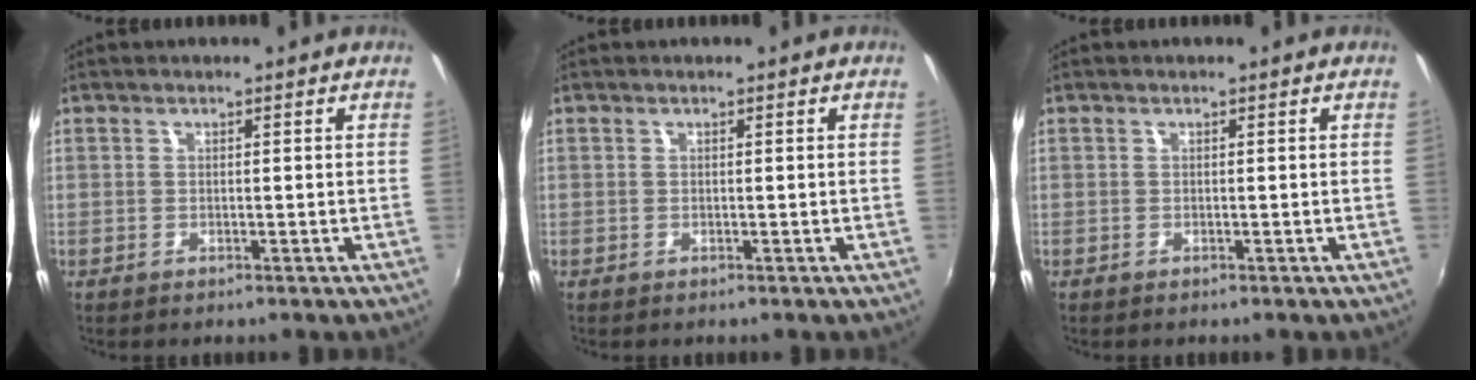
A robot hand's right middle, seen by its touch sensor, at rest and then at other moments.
{"total": 0.0}
{"total": 0.0}